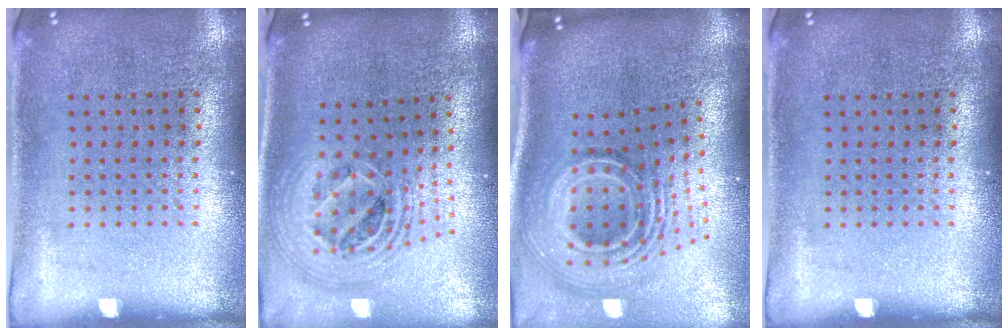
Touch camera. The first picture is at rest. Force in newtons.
{"total": 2.4, "press": 1.8, "slide": 1.6}
{"total": 3.2, "press": 2.0, "slide": 2.4}
{"total": 0.0}